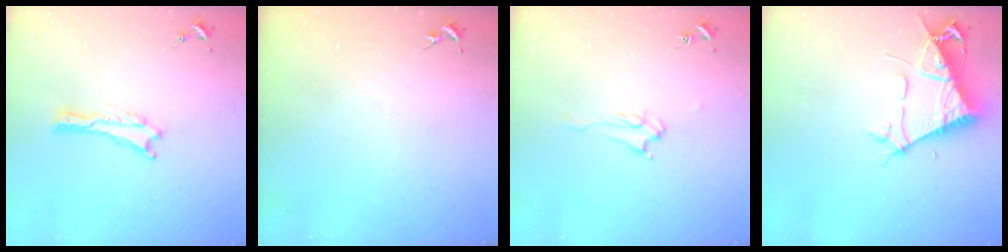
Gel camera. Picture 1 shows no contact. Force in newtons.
{"total": 0.0}
{"total": 2.5, "press": 2.4, "slide": 0.4}
{"total": 7.7, "press": 7.7, "slide": 0.8}